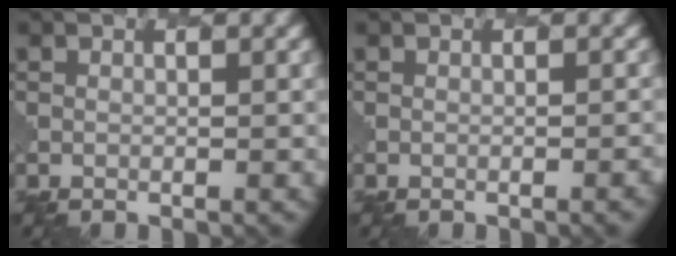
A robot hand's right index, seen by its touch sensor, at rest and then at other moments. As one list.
[{"total": 1.7, "force": [-0.7, 0.6, 1.4], "torque": [0.000, 0.004, -0.008]}]